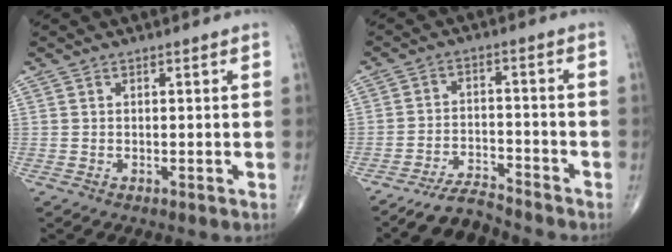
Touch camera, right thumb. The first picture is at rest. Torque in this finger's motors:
{"motor_torque": [1.11, -0.08, 0.39, -0.80, 0.00]}